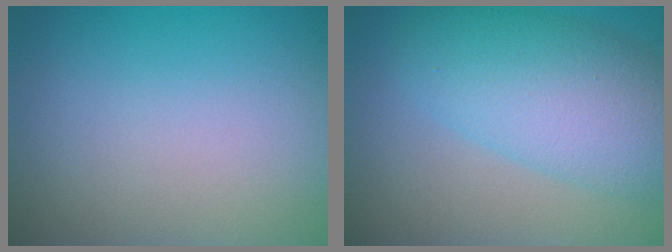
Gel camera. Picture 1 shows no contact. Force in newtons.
{"total": 7.4, "press": 7.4, "slide": 0.5}